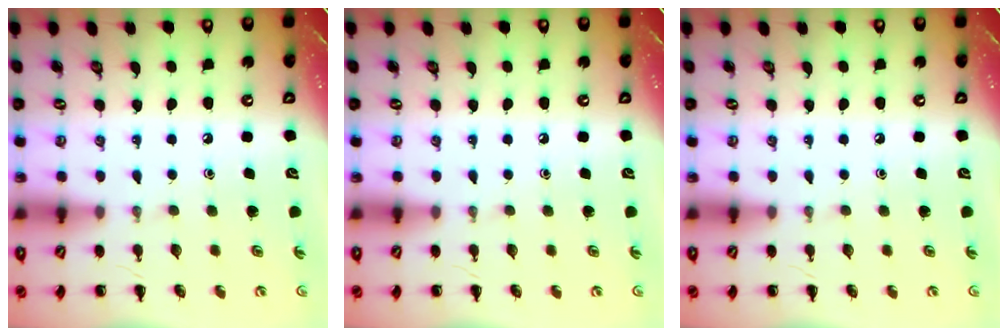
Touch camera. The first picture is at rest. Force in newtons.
{"total": 0.0}
{"total": 0.0}